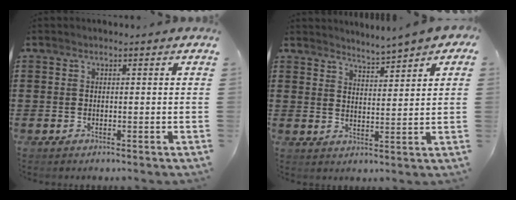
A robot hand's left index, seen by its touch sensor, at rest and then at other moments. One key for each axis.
{"total": 2.9, "fx": 2.9, "fy": -0.3, "fz": -0.2, "tx": -0.010, "ty": -0.014, "tz": 0.049}